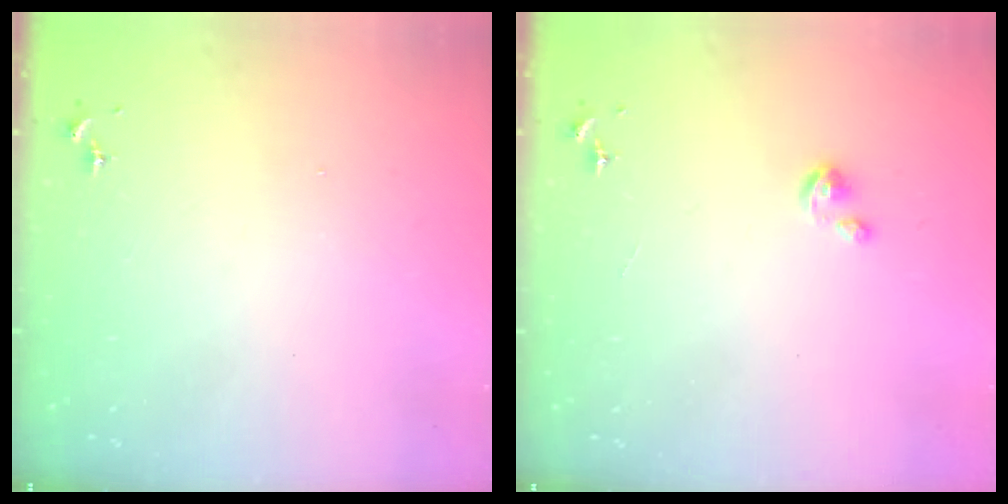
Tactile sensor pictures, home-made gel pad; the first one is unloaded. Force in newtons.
{"total": 2.9, "press": 2.9, "slide": 0.2}